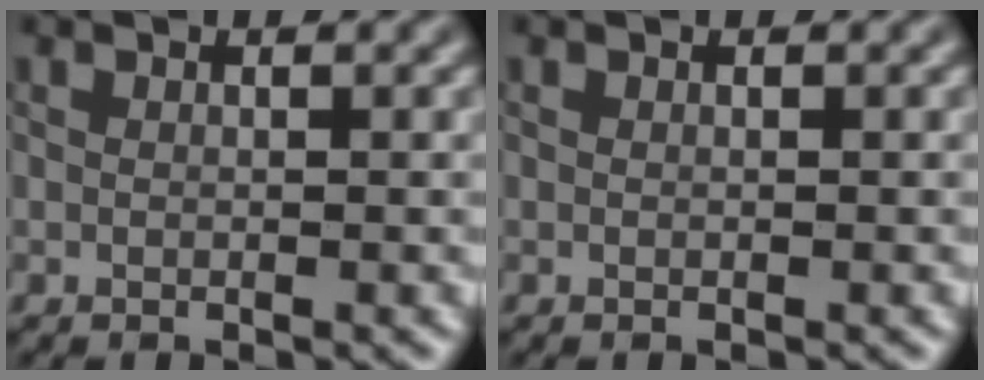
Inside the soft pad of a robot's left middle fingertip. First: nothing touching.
{"total": 0.0}